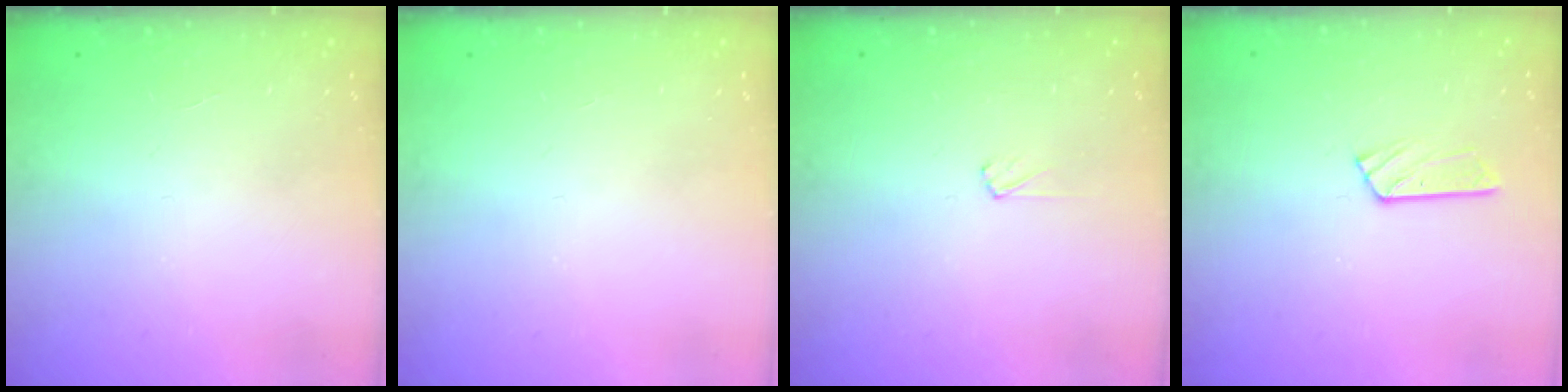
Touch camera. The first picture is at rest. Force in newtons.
{"total": 0.0}
{"total": 4.8, "press": 4.8, "slide": 0.6}
{"total": 4.4, "press": 4.4, "slide": 0.4}